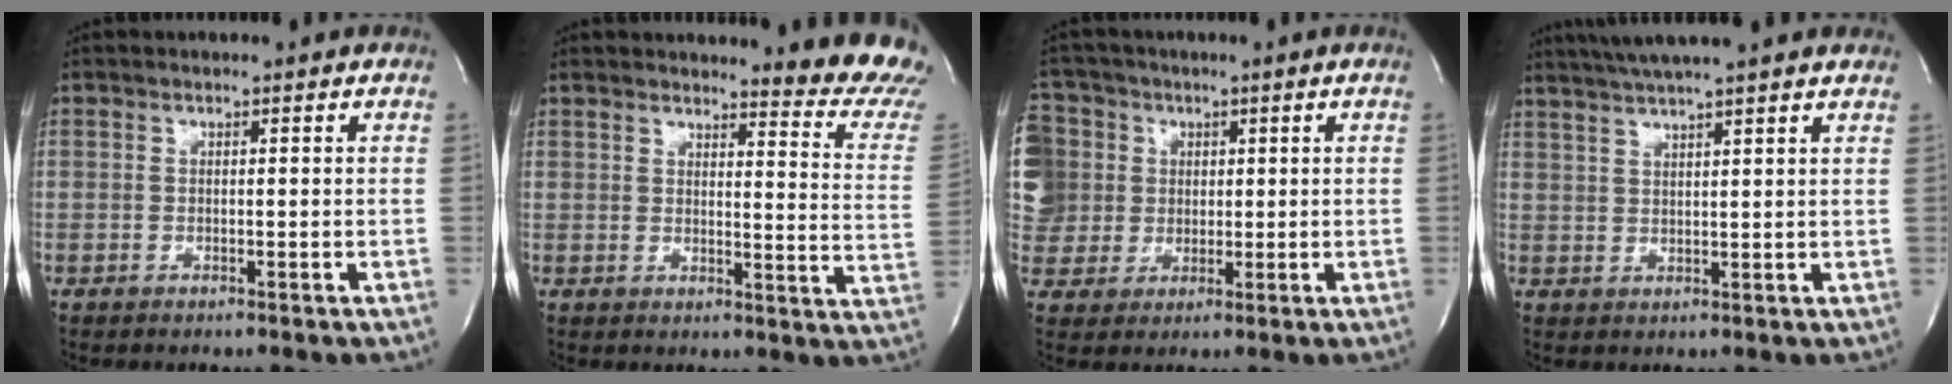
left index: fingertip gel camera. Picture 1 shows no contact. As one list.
[{"total": 12.8, "force": [12.3, 0.5, 3.6], "torque": [-0.023, -0.104, 0.115]}, {"total": 18.2, "force": [3.9, 17.0, 5.1], "torque": [-0.204, 0.066, 0.094]}, {"total": 10.8, "force": [9.2, -0.3, 5.5], "torque": [-0.096, 0.034, 0.128]}]